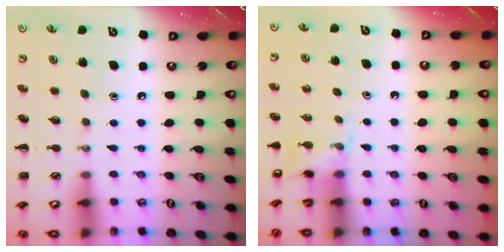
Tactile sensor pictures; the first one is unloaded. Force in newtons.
{"total": 4.4, "press": 4.2, "slide": 1.2}